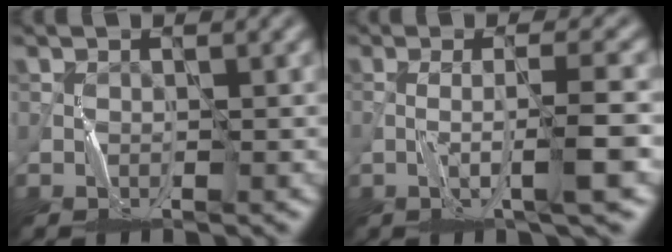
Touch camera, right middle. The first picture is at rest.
{"total": 3.9, "force": [-0.8, -0.1, 3.9], "torque": [-0.057, 0.006, -0.019]}